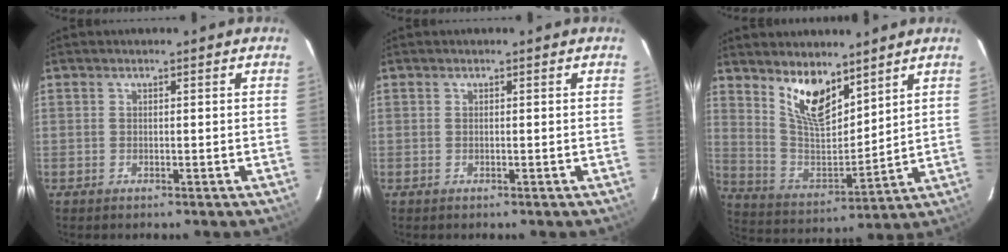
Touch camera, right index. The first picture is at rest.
{"total": 0.0}
{"total": 11.8, "force": [8.1, 4.5, 7.2], "torque": [-0.135, -0.008, 0.165]}